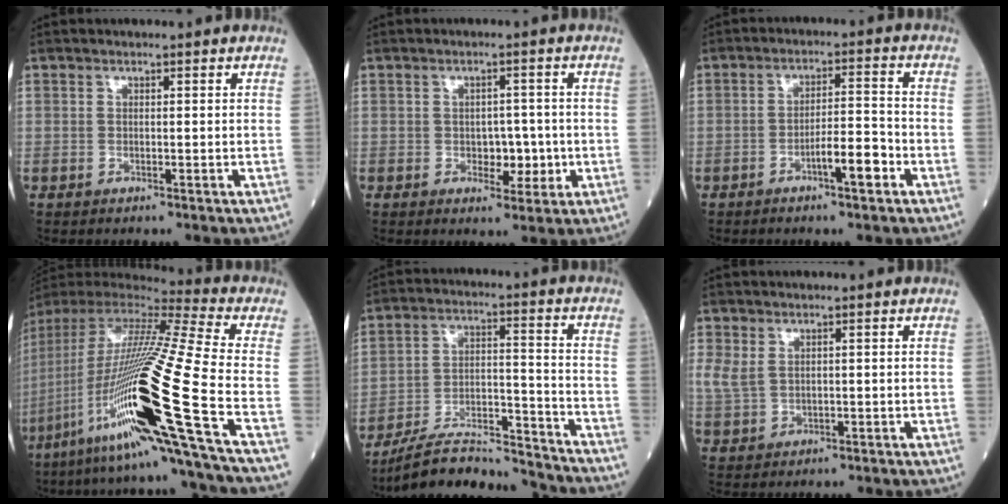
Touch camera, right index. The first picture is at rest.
{"total": 3.8, "force": [-0.5, 2.5, 2.9], "torque": [-0.026, 0.003, -0.003]}
{"total": 5.4, "force": [-2.7, 0.7, 4.7], "torque": [-0.073, 0.004, -0.047]}
{"total": 28.6, "force": [-10.6, -0.9, 26.6], "torque": [-0.498, -0.045, -0.201]}
{"total": 16.1, "force": [-15.2, 1.6, 5.1], "torque": [-0.086, 0.020, -0.241]}
{"total": 3.7, "force": [1.3, 2.4, 2.5], "torque": [-0.070, 0.006, 0.038]}